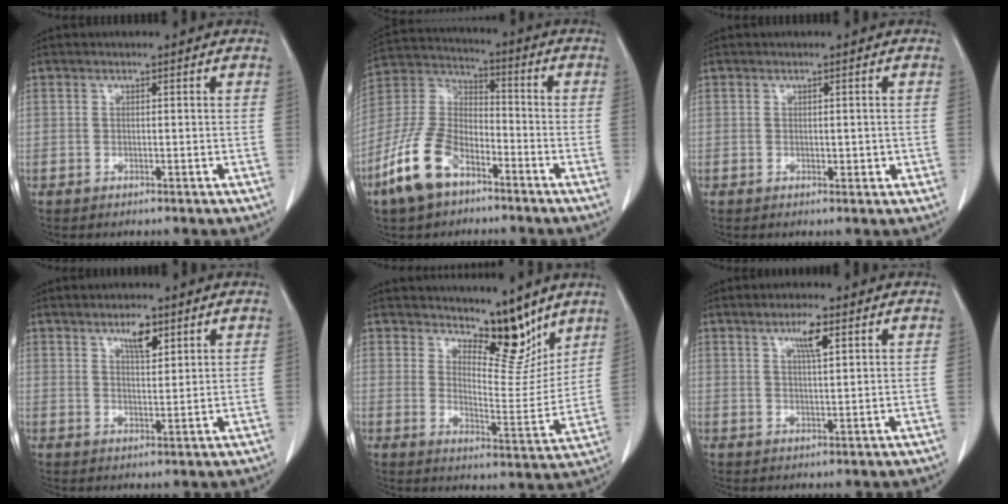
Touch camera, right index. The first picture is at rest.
{"total": 12.8, "force": [-7.5, 6.4, 8.0], "torque": [-0.188, 0.002, -0.150]}
{"total": 1.7, "force": [-0.1, 1.1, 1.3], "torque": [-0.013, 0.001, 0.002]}
{"total": 4.1, "force": [2.5, 1.3, 3.0], "torque": [-0.052, -0.001, 0.044]}
{"total": 9.4, "force": [7.7, 3.0, 4.5], "torque": [-0.057, -0.020, 0.126]}
{"total": 3.9, "force": [2.1, 0.5, 3.3], "torque": [-0.059, 0.000, 0.036]}